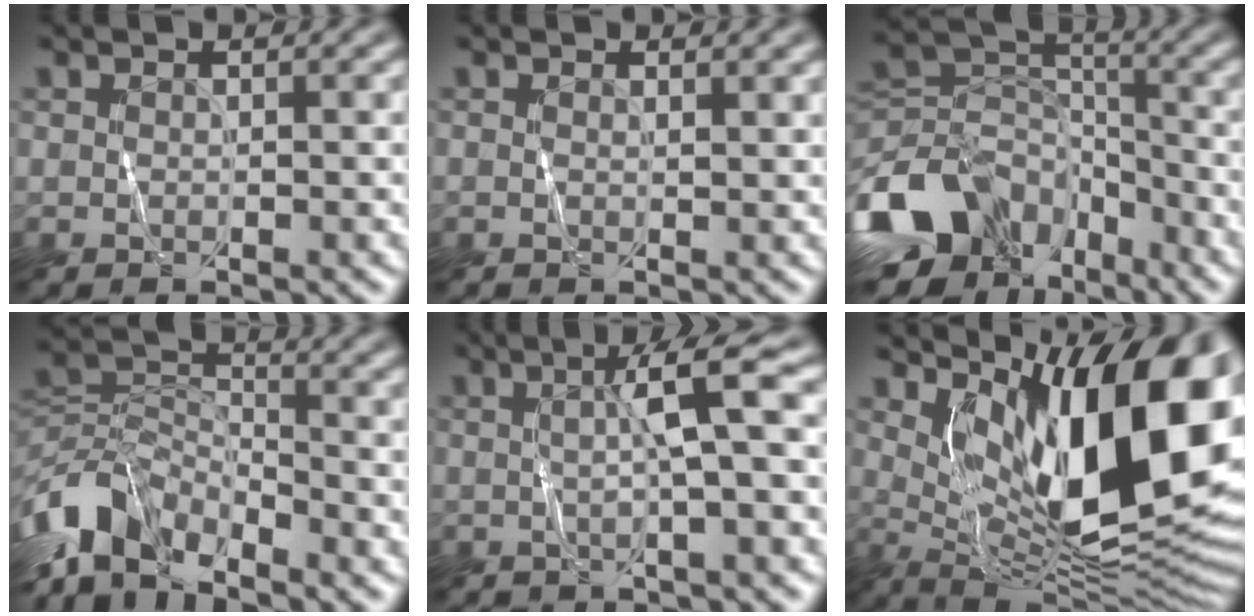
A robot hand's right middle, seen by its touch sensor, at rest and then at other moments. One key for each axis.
{"total": 0.6, "fx": 0.4, "fy": 0.1, "fz": 0.5, "tx": -0.009, "ty": -0.001, "tz": 0.005}
{"total": 13.0, "fx": -6.6, "fy": 9.0, "fz": 6.6, "tx": -0.150, "ty": 0.000, "tz": -0.122}
{"total": 6.6, "fx": -4.8, "fy": 3.0, "fz": 3.4, "tx": -0.061, "ty": -0.002, "tz": -0.107}
{"total": 4.5, "fx": 0.4, "fy": 0.3, "fz": 4.5, "tx": -0.078, "ty": 0.010, "tz": 0.005}
{"total": 15.5, "fx": 3.8, "fy": 6.3, "fz": 13.6, "tx": -0.176, "ty": -0.004, "tz": 0.065}